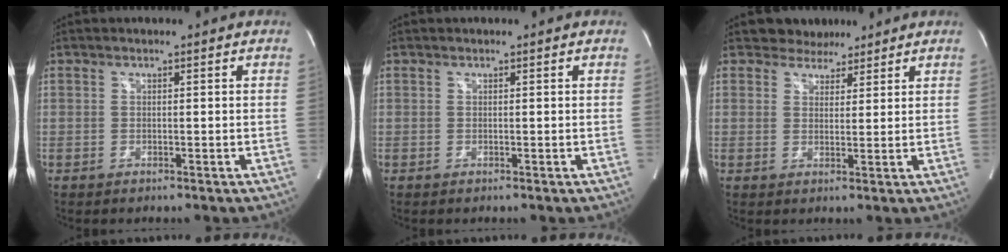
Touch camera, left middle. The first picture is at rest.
{"total": 0.0}
{"total": 4.1, "force": [3.5, 2.1, 0.4], "torque": [-0.001, 0.006, 0.051]}